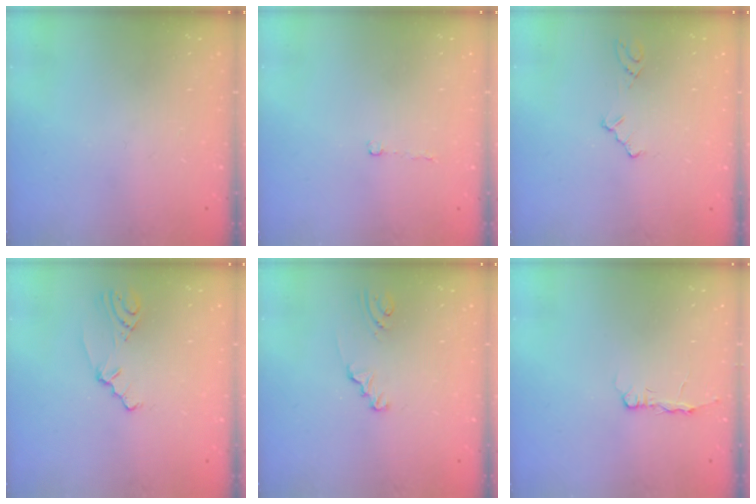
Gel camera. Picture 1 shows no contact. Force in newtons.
{"total": 2.6, "press": 2.5, "slide": 0.5}
{"total": 2.4, "press": 2.3, "slide": 0.4}
{"total": 1.8, "press": 1.7, "slide": 0.6}
{"total": 1.7, "press": 1.7, "slide": 0.2}
{"total": 3.4, "press": 3.3, "slide": 0.4}